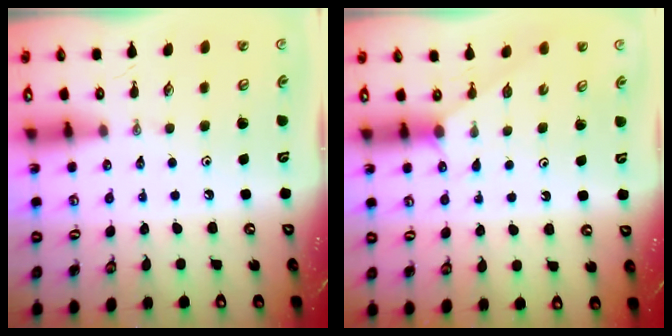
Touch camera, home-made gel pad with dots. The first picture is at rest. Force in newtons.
{"total": 3.4, "press": 3.4, "slide": 0.3}